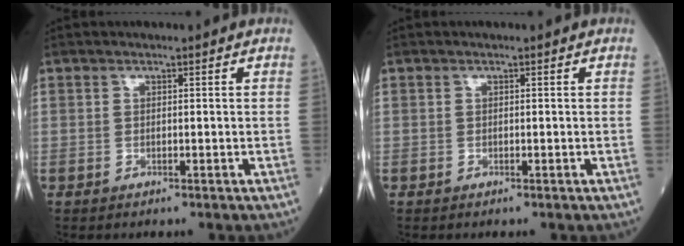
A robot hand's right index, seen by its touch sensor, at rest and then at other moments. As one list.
[{"total": 0.0}]